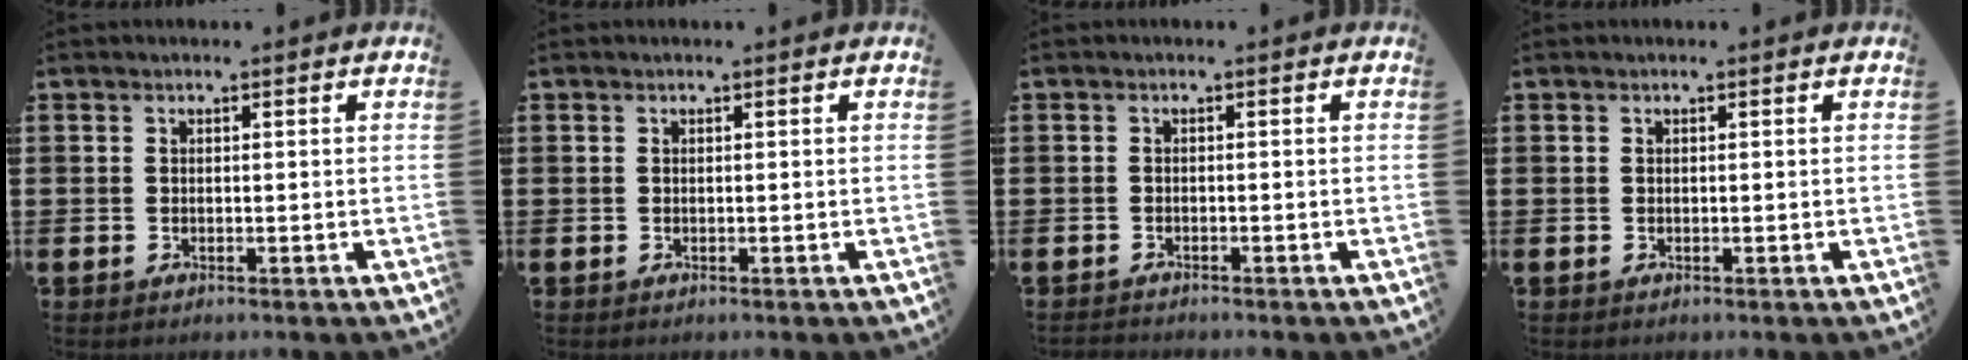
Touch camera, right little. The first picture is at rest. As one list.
[{"total": 0.0}, {"total": 0.7, "force": [-0.7, 0.0, -0.1], "torque": [-0.001, -0.001, -0.015]}, {"total": 0.0}]